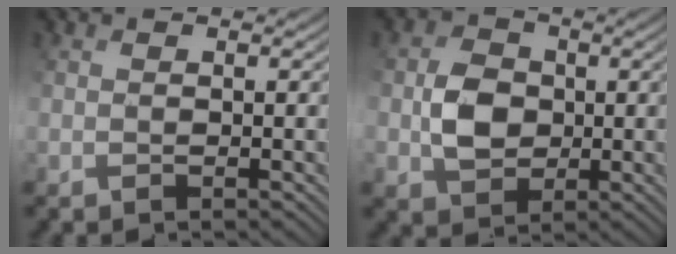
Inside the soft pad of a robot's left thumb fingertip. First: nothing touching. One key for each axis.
{"total": 5.2, "fx": -0.3, "fy": 4.2, "fz": 3.0, "tx": -0.063, "ty": 0.000, "tz": -0.007}